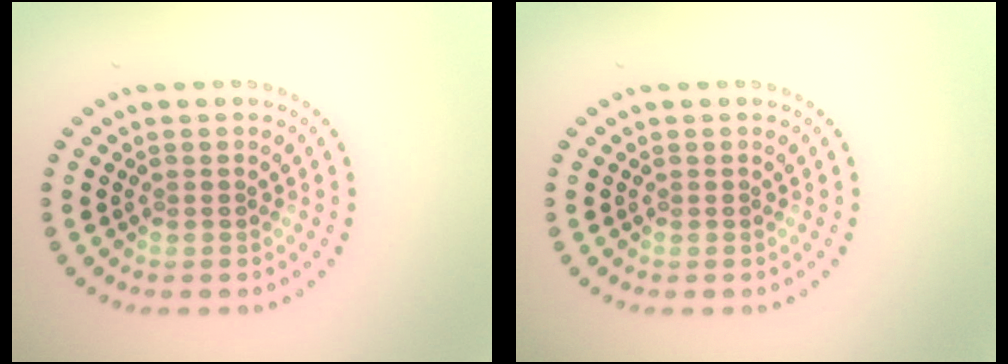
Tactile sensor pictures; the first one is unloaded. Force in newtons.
{"total": 0.0}